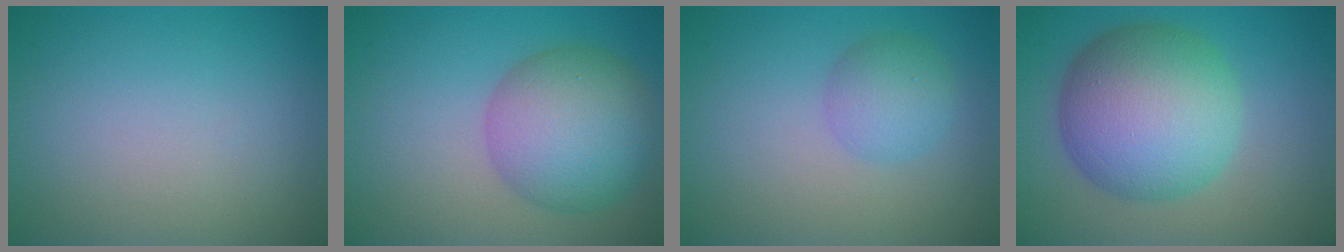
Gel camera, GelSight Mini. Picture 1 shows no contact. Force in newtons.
{"total": 8.1, "press": 8.1, "slide": 0.2}
{"total": 2.9, "press": 2.9, "slide": 0.1}
{"total": 10.8, "press": 10.8, "slide": 0.2}